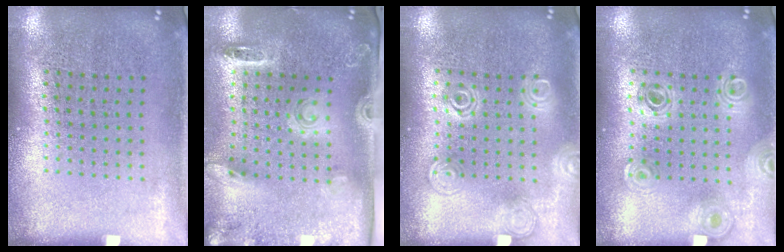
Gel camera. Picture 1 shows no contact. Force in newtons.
{"total": 2.7, "press": 1.9, "slide": 2.0}
{"total": 1.2, "press": 1.2, "slide": 0.1}
{"total": 0.9, "press": 0.9, "slide": 0.2}